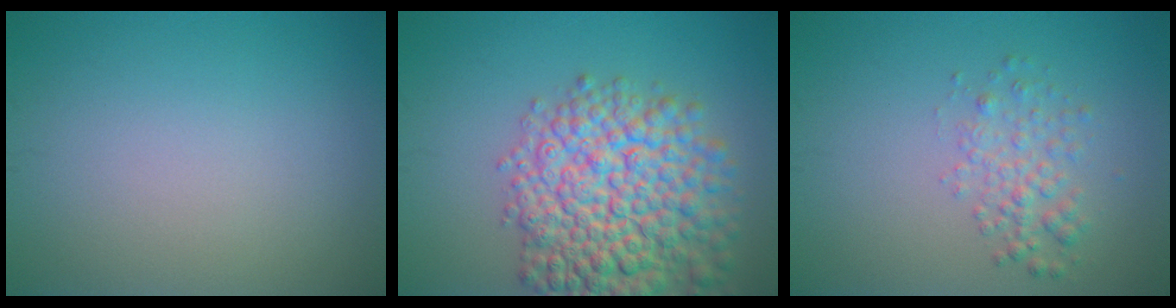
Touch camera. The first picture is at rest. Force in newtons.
{"total": 10.3, "press": 10.3, "slide": 0.4}
{"total": 2.4, "press": 2.4, "slide": 0.1}